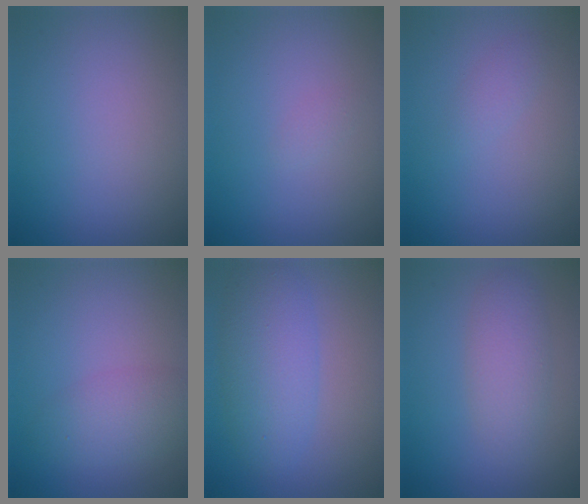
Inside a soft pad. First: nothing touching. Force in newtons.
{"total": 0.6, "press": 0.6, "slide": 0.1}
{"total": 1.0, "press": 1.0, "slide": 0.1}
{"total": 2.9, "press": 2.9, "slide": 0.1}
{"total": 4.8, "press": 4.8, "slide": 0.1}
{"total": 2.9, "press": 2.9, "slide": 0.2}